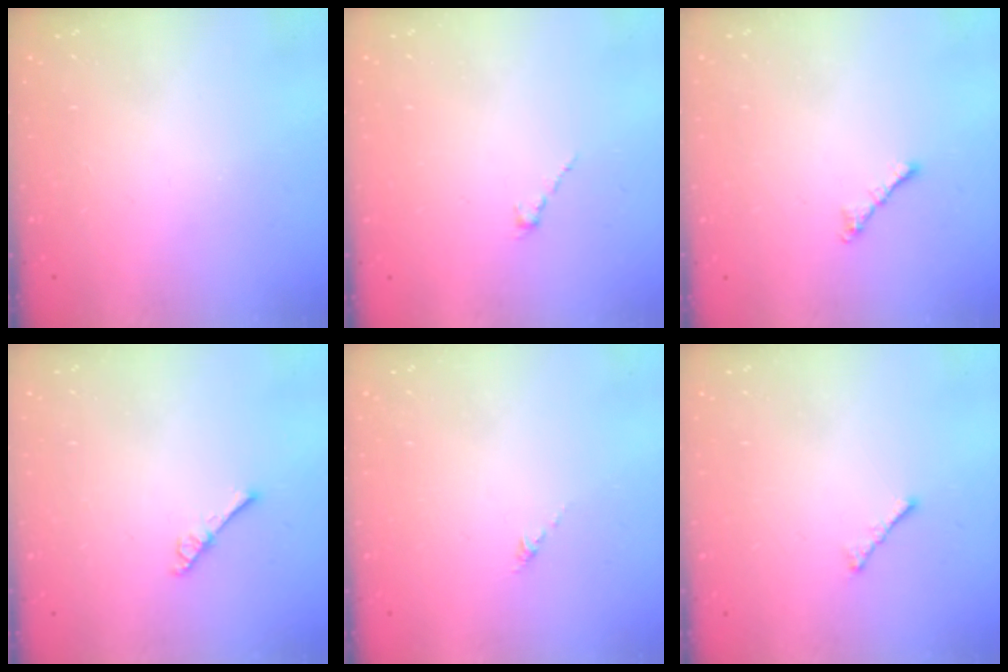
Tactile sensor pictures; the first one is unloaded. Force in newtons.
{"total": 0.0}
{"total": 2.1, "press": 2.0, "slide": 0.6}
{"total": 2.6, "press": 2.6, "slide": 0.3}
{"total": 0.0}
{"total": 1.7, "press": 1.6, "slide": 0.5}